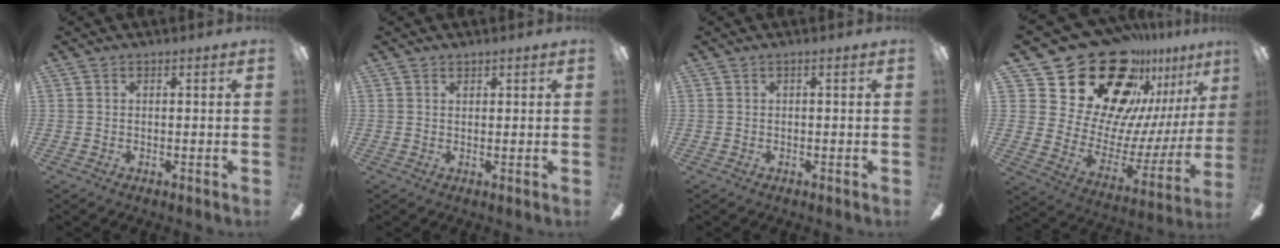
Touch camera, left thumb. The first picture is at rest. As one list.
[{"total": 1.1, "force": [0.9, 0.6, 0.2], "torque": [0.002, -0.002, 0.016]}, {"total": 0.0}, {"total": 30.4, "force": [21.4, 16.6, 13.8], "torque": [-0.222, -0.158, 0.414]}]